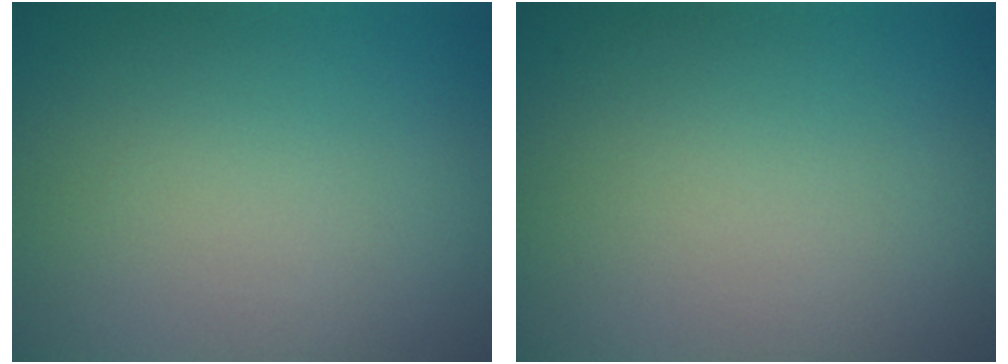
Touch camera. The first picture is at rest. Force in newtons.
{"total": 0.0}